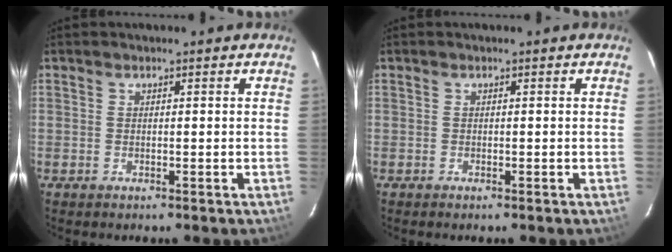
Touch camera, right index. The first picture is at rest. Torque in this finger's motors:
{"motor_torque": [0.13, 0.00, -0.03, 0.01]}